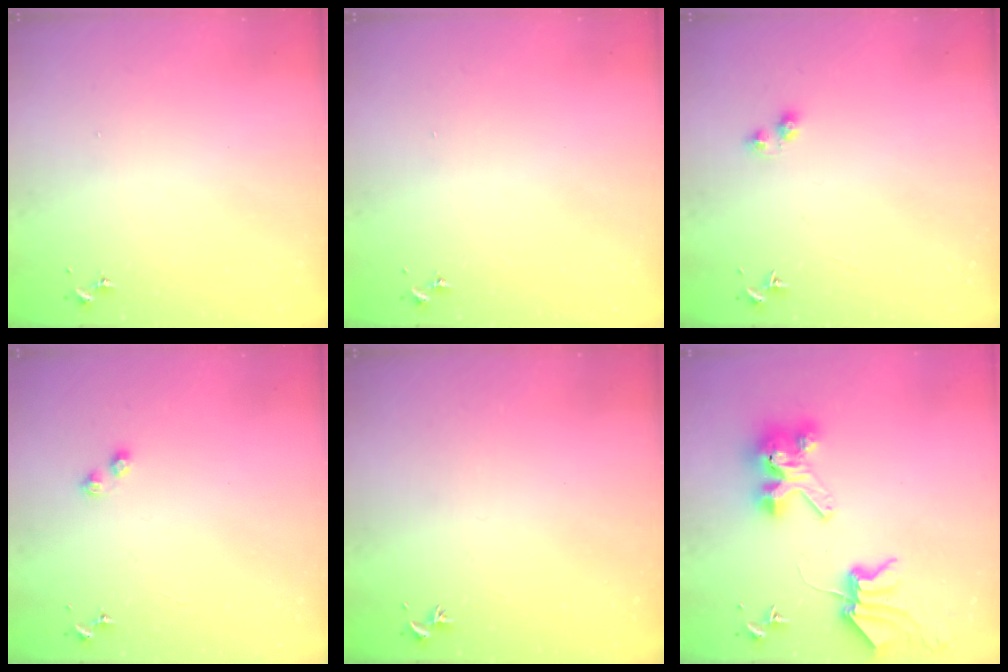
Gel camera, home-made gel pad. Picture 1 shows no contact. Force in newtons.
{"total": 0.0}
{"total": 2.9, "press": 2.9, "slide": 0.5}
{"total": 2.8, "press": 2.8, "slide": 0.3}
{"total": 0.0}
{"total": 8.1, "press": 8.0, "slide": 1.1}